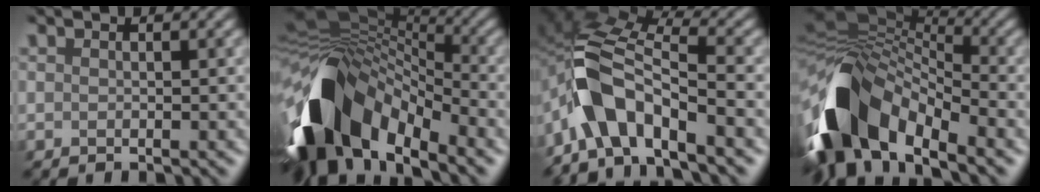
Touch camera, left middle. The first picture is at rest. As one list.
[{"total": 12.9, "force": [-4.5, 8.0, 9.0], "torque": [-0.188, 0.001, -0.090]}, {"total": 7.6, "force": [-4.7, 3.3, 5.0], "torque": [-0.095, 0.009, -0.100]}, {"total": 11.4, "force": [-5.1, 6.7, 7.7], "torque": [-0.158, 0.005, -0.108]}]